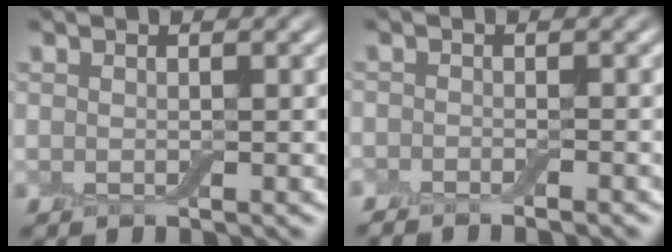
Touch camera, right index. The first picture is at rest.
{"total": 1.6, "force": [-1.5, 0.2, 0.3], "torque": [-0.003, -0.002, -0.030]}